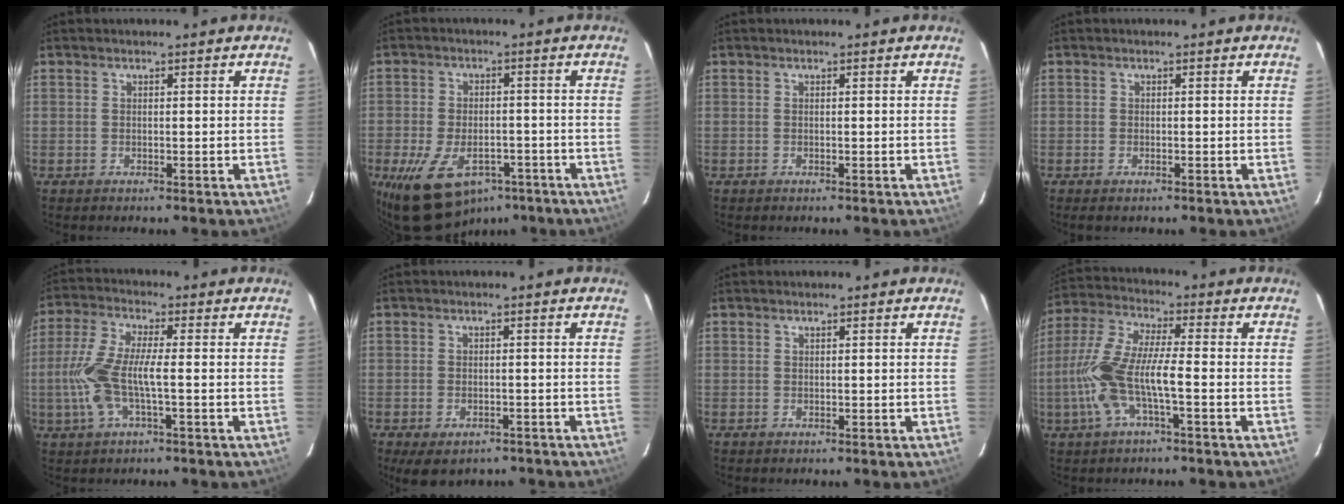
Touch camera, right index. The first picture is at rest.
{"total": 15.2, "force": [-8.5, 8.9, 8.9], "torque": [-0.193, -0.017, -0.127]}
{"total": 0.0}
{"total": 1.1, "force": [-0.8, 0.5, 0.6], "torque": [-0.012, -0.004, -0.015]}
{"total": 9.9, "force": [-1.9, 2.6, 9.4], "torque": [-0.207, 0.001, -0.036]}
{"total": 6.5, "force": [-4.3, 3.5, 3.3], "torque": [-0.060, -0.012, -0.053]}
{"total": 0.5, "force": [0.2, 0.5, 0.0], "torque": [0.003, 0.003, 0.004]}
{"total": 12.0, "force": [-3.2, 2.5, 11.3], "torque": [-0.246, 0.002, -0.062]}